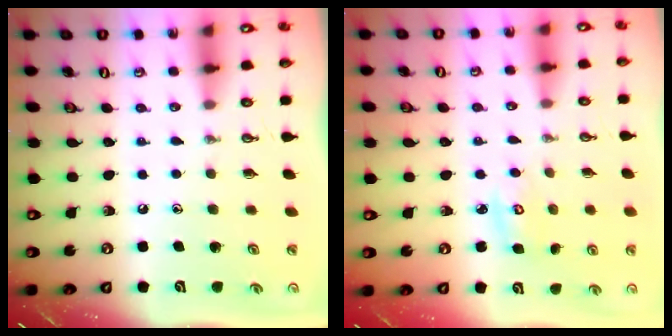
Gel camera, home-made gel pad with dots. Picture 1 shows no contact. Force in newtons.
{"total": 4.5, "press": 4.5, "slide": 0.4}